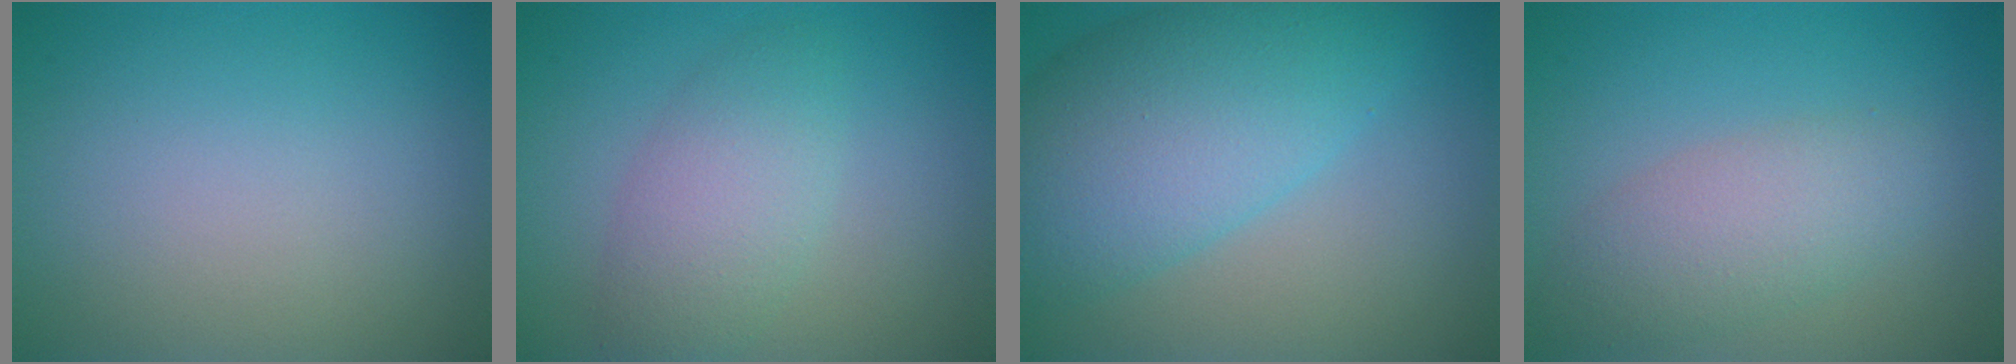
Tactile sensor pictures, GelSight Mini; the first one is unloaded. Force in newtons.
{"total": 3.9, "press": 3.9, "slide": 0.1}
{"total": 9.3, "press": 9.3, "slide": 0.3}
{"total": 3.9, "press": 3.9, "slide": 0.1}